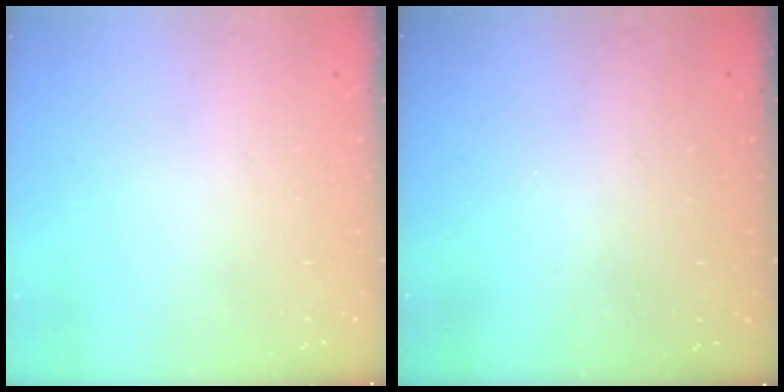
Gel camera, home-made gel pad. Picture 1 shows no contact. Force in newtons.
{"total": 3.1, "press": 3.1, "slide": 0.1}